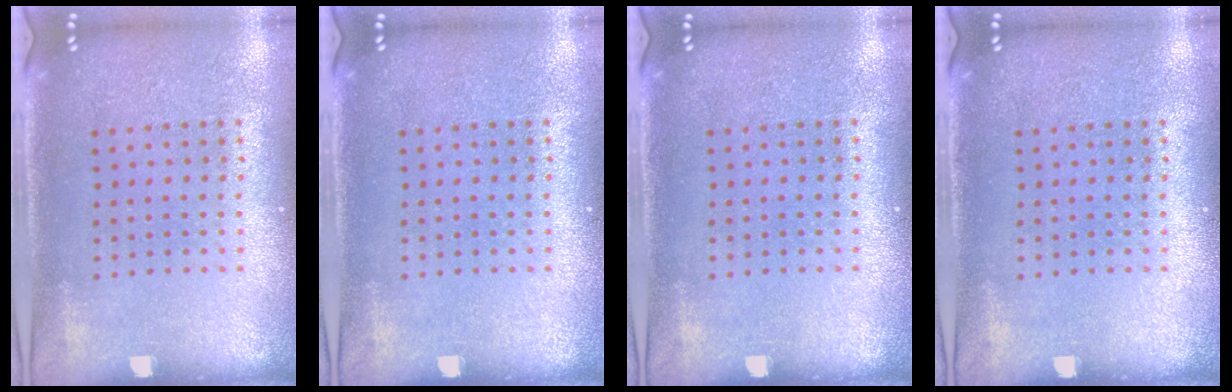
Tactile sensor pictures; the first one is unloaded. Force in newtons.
{"total": 0.0}
{"total": 0.0}
{"total": 0.0}